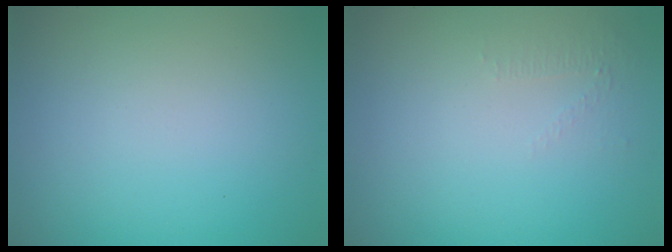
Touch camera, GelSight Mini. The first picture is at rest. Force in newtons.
{"total": 0.5, "press": 0.2, "slide": 0.5}